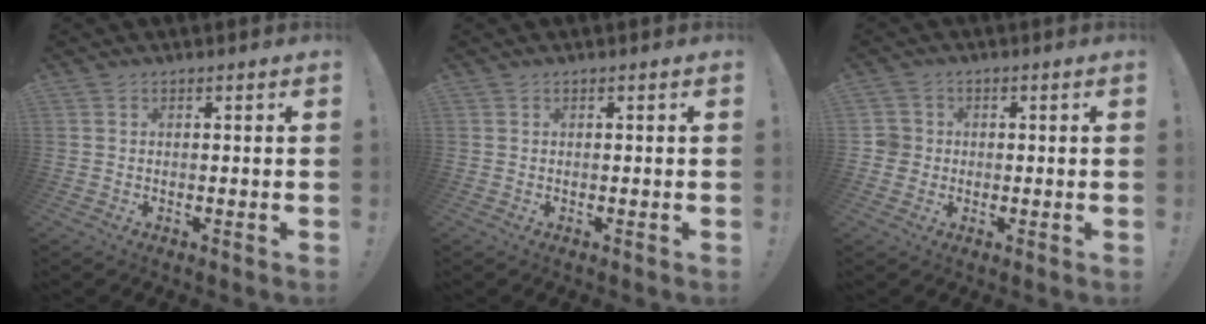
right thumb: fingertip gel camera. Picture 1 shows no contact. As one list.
[{"total": 0.0}, {"total": 4.1, "force": [-0.2, 4.0, 1.1], "torque": [-0.019, 0.006, -0.004]}]